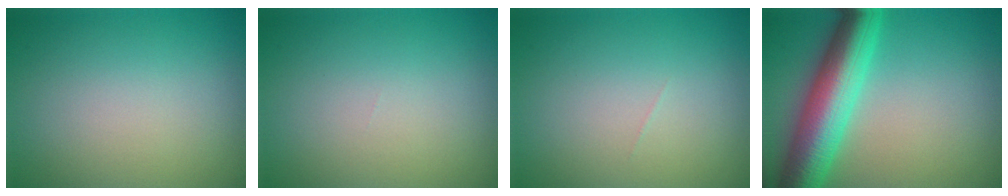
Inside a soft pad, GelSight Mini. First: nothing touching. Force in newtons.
{"total": 0.0}
{"total": 0.0}
{"total": 9.1, "press": 9.1, "slide": 0.0}